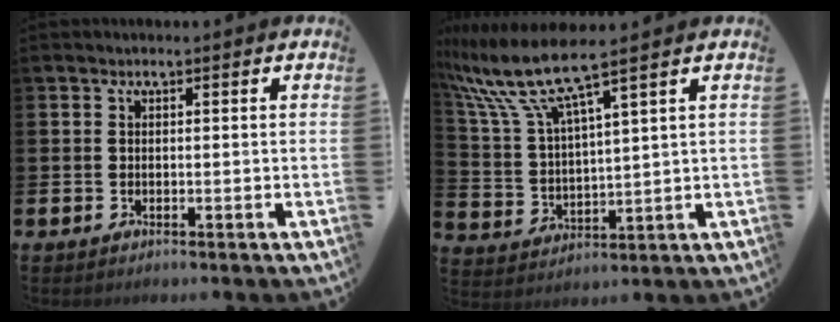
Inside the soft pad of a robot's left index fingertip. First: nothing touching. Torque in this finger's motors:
{"motor_torque": [0.87, -0.71, 1.05, 0.21]}